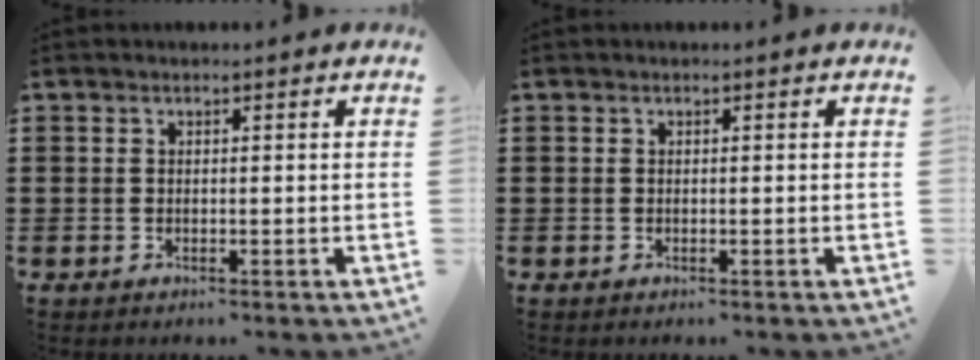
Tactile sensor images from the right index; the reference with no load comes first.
{"total": 0.0}